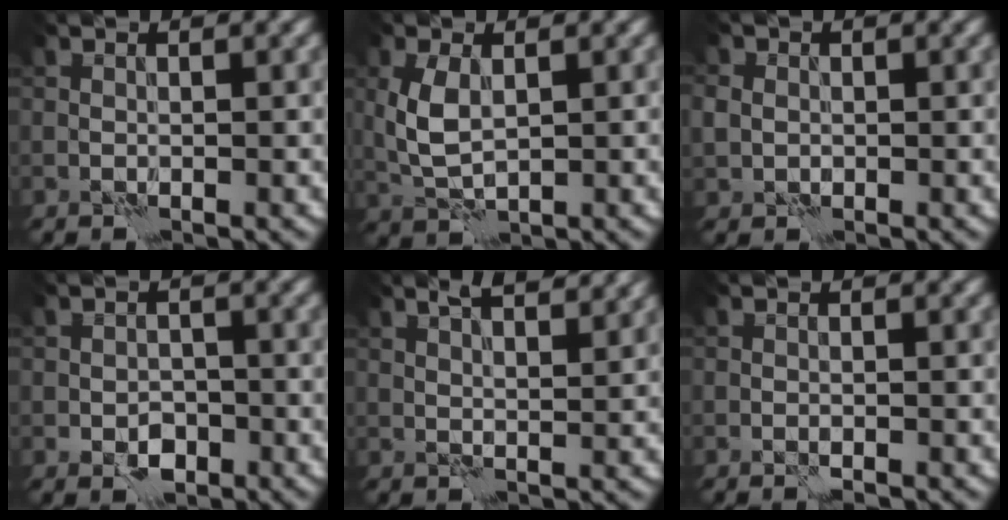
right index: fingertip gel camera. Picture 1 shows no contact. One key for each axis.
{"total": 3.9, "fx": 0.6, "fy": 2.1, "fz": 3.2, "tx": -0.078, "ty": 0.005, "tz": 0.015}
{"total": 2.1, "fx": 0.1, "fy": 1.9, "fz": 0.7, "tx": -0.020, "ty": 0.007, "tz": 0.000}
{"total": 2.3, "fx": -1.1, "fy": 1.7, "fz": 1.2, "tx": -0.016, "ty": -0.001, "tz": -0.020}
{"total": 5.2, "fx": 3.7, "fy": 1.5, "fz": 3.3, "tx": -0.040, "ty": 0.021, "tz": 0.036}
{"total": 0.5, "fx": -0.4, "fy": -0.1, "fz": 0.3, "tx": -0.007, "ty": 0.003, "tz": -0.007}